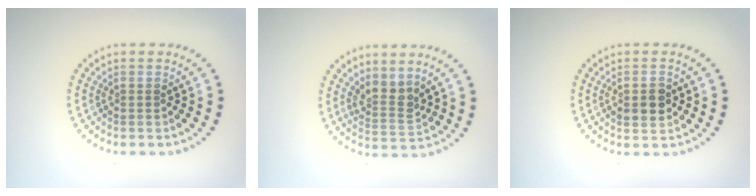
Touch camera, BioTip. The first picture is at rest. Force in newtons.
{"total": 2.6, "press": 2.0, "slide": 1.7}
{"total": 2.4, "press": 2.4, "slide": 0.2}